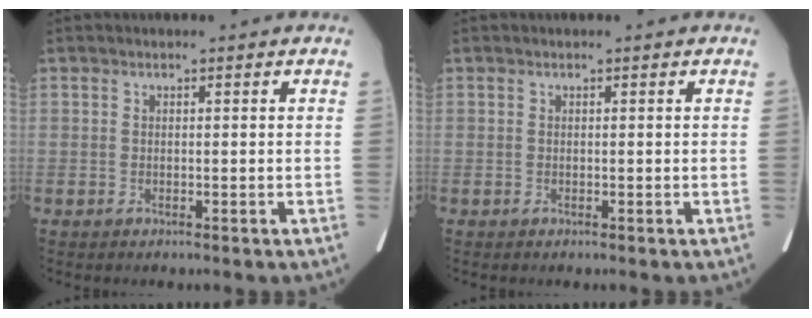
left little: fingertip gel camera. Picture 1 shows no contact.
{"total": 0.0}